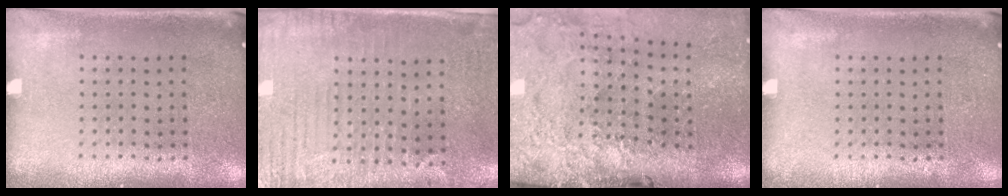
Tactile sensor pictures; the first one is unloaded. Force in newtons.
{"total": 3.0, "press": 2.6, "slide": 1.5}
{"total": 4.9, "press": 3.9, "slide": 3.1}
{"total": 0.0}